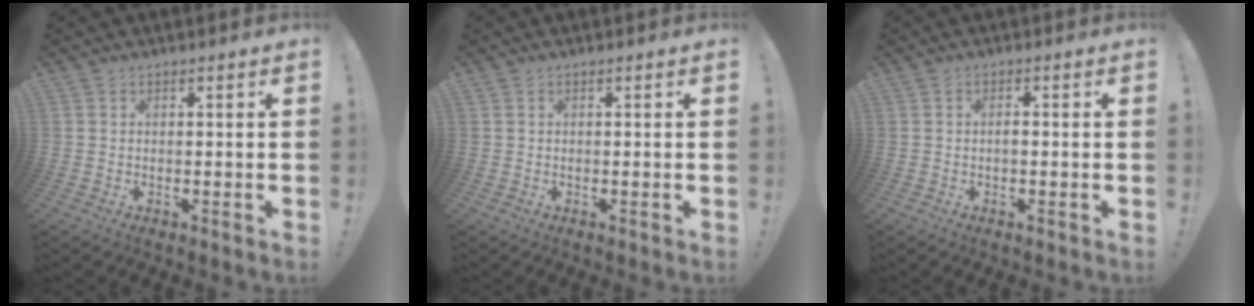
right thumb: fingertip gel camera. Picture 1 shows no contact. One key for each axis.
{"total": 0.0}
{"total": 1.4, "fx": -0.5, "fy": 0.6, "fz": 1.2, "tx": -0.023, "ty": 0.004, "tz": -0.011}